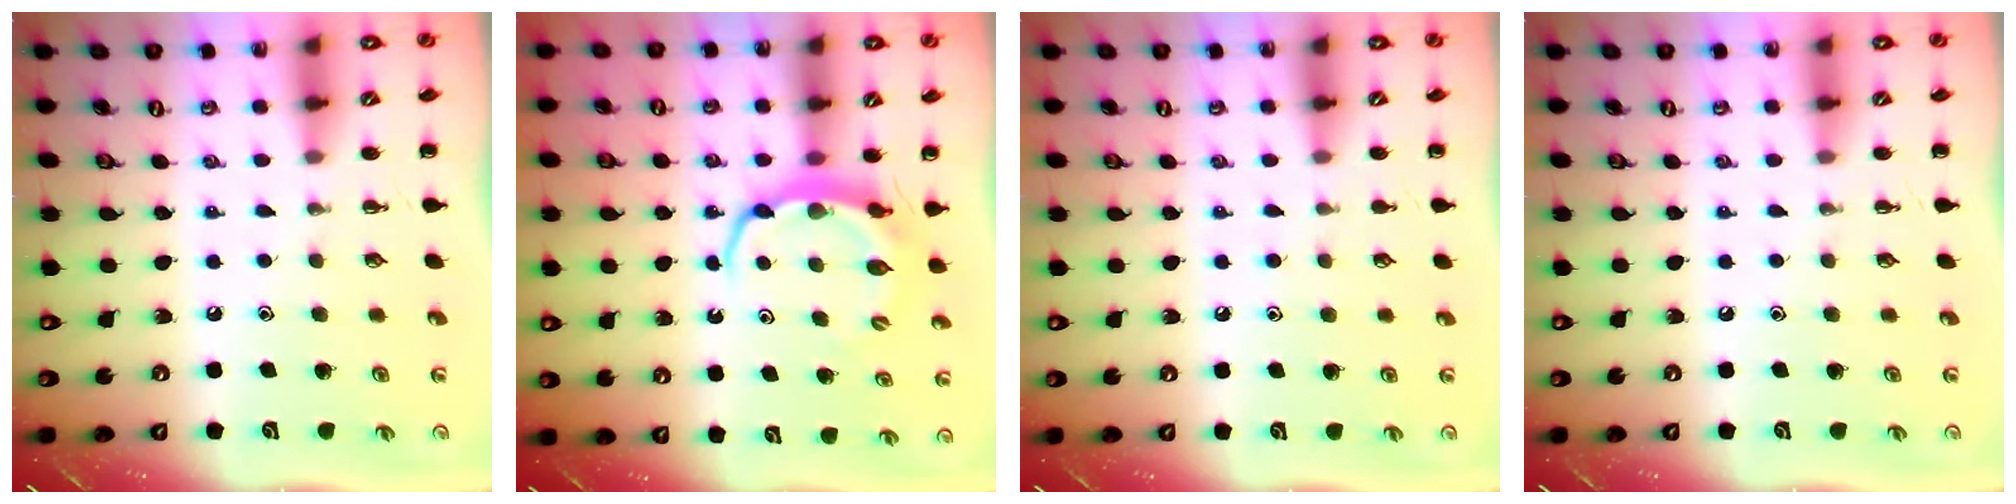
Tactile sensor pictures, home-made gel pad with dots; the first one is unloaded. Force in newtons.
{"total": 6.2, "press": 6.2, "slide": 0.3}
{"total": 5.1, "press": 4.8, "slide": 1.8}
{"total": 0.0}